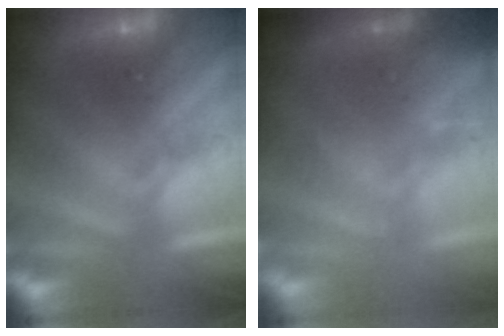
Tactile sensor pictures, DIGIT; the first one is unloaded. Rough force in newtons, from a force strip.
{"total": 2.7}